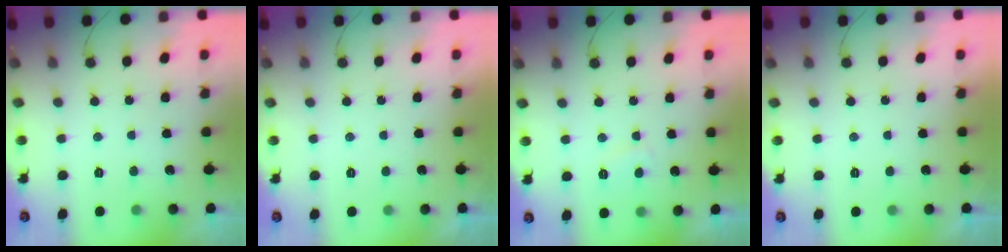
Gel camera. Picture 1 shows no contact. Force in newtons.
{"total": 2.2, "press": 2.1, "slide": 0.4}
{"total": 2.6, "press": 2.5, "slide": 0.7}
{"total": 2.1, "press": 2.1, "slide": 0.4}